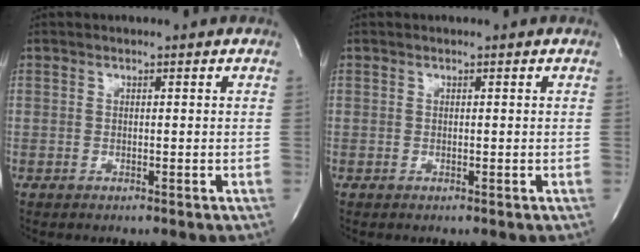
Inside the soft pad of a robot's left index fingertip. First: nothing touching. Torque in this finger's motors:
{"motor_torque": [-0.07, -0.07, -0.04, -0.01]}